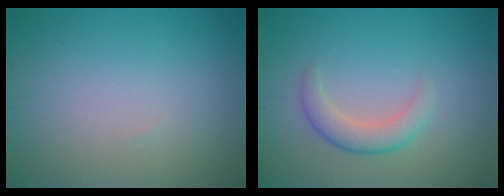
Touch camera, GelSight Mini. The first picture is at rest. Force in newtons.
{"total": 2.8, "press": 2.8, "slide": 0.2}